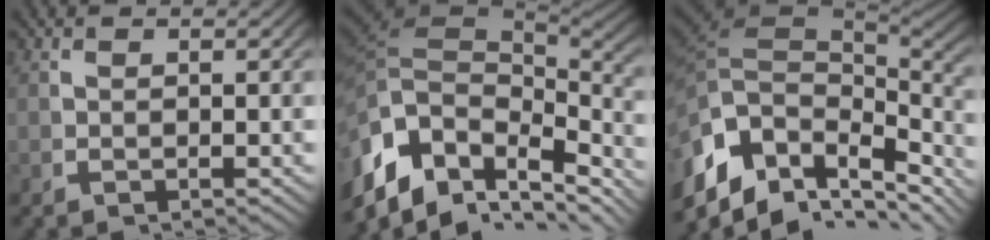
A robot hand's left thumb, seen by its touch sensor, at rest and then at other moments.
{"total": 14.2, "force": [-2.1, 10.0, 9.9], "torque": [-0.174, -0.032, -0.017]}
{"total": 14.7, "force": [-2.4, 10.3, 10.3], "torque": [-0.183, -0.035, -0.019]}